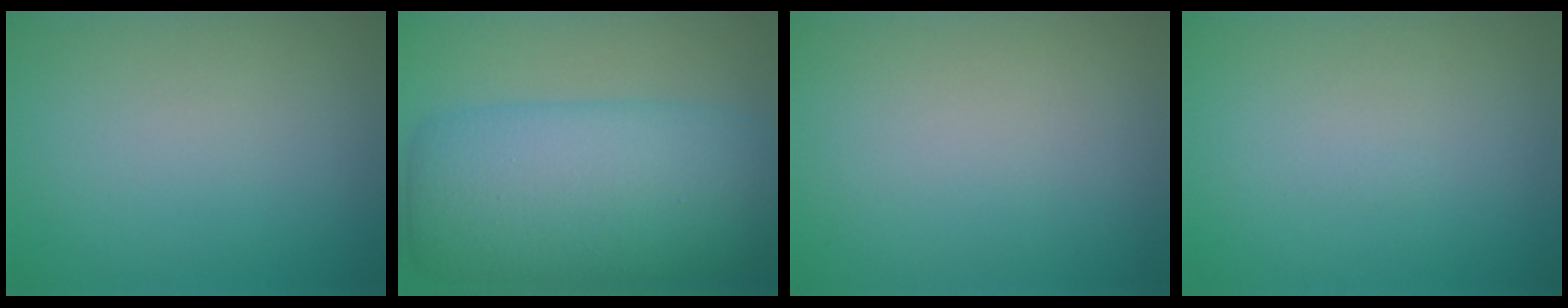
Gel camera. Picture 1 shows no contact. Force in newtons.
{"total": 12.9, "press": 12.9, "slide": 0.1}
{"total": 0.0}
{"total": 0.0}